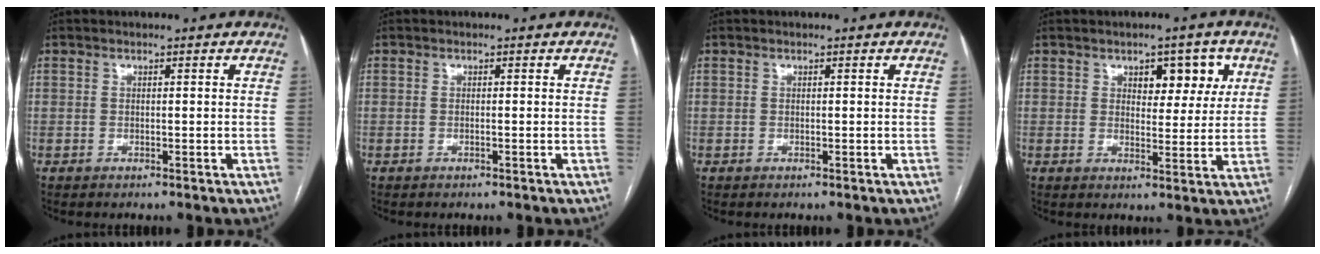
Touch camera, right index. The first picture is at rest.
{"total": 0.0}
{"total": 0.0}
{"total": 6.2, "force": [2.7, 3.3, 4.5], "torque": [-0.048, 0.008, 0.038]}